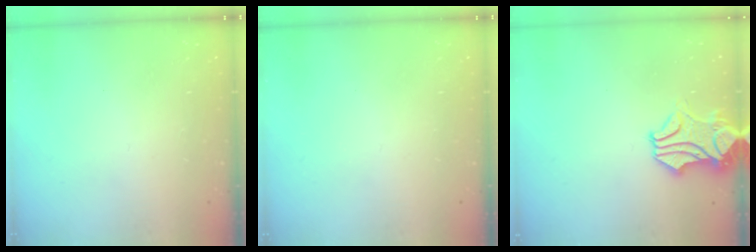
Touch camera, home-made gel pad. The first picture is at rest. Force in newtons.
{"total": 0.0}
{"total": 1.7, "press": 1.1, "slide": 1.2}